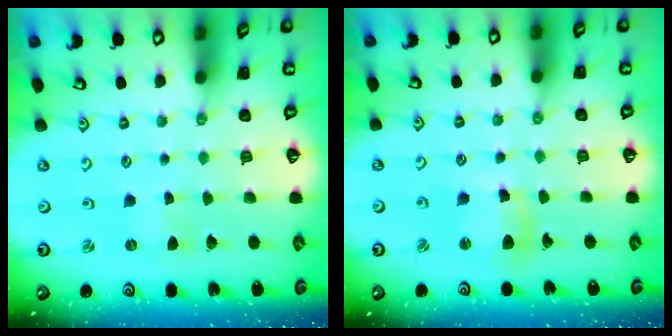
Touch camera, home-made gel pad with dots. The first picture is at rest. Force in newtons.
{"total": 9.9, "press": 9.8, "slide": 1.1}